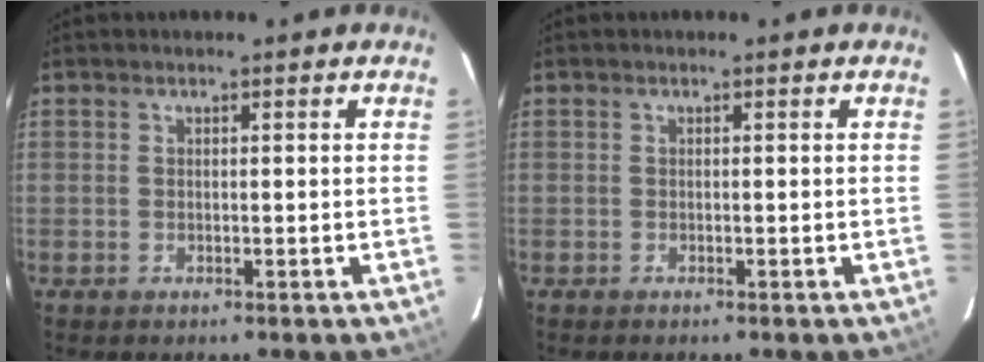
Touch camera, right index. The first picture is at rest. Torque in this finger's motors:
{"motor_torque": [-0.07, -0.06, 0.02, -0.01]}